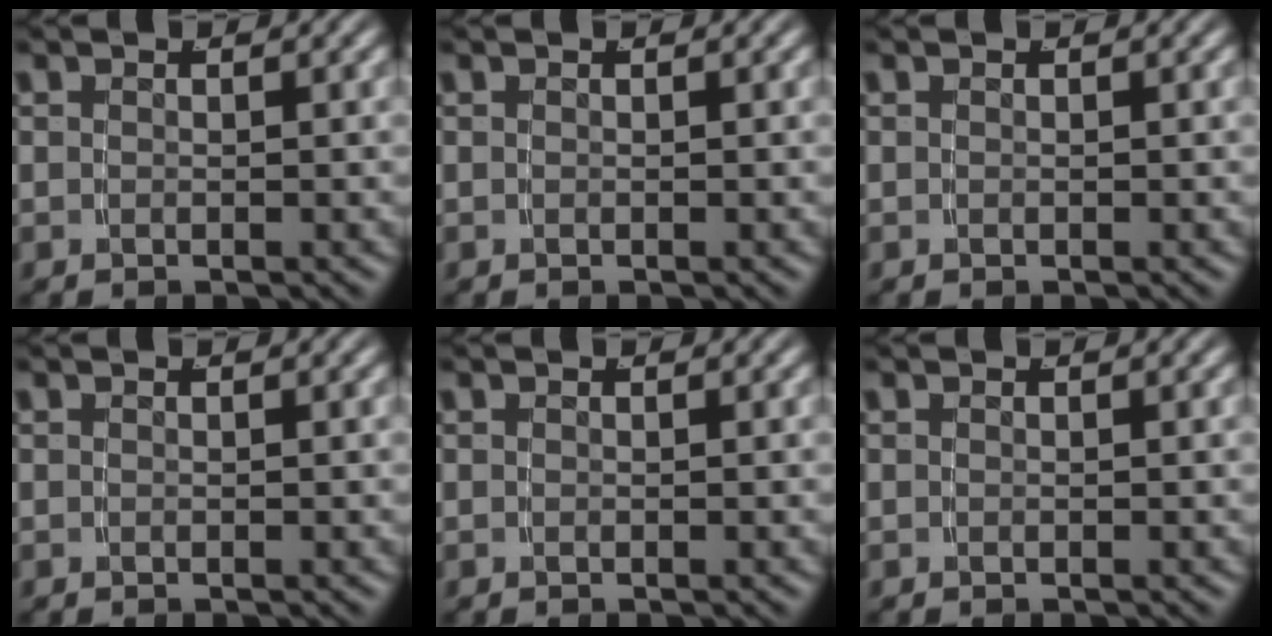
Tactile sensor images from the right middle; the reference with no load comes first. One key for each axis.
{"total": 0.0}
{"total": 0.0}
{"total": 0.0}
{"total": 0.0}
{"total": 0.0}